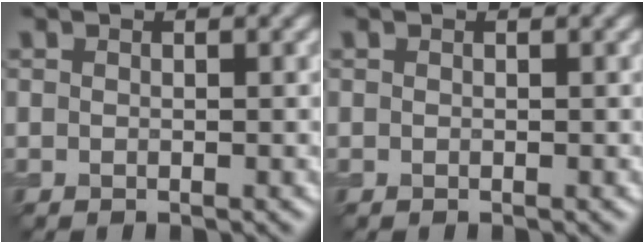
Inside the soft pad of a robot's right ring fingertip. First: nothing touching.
{"total": 0.0}